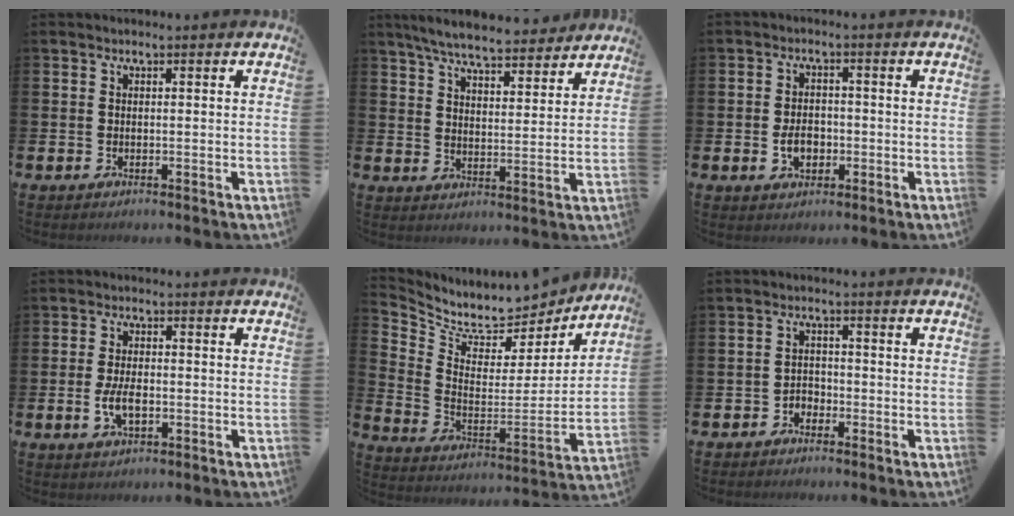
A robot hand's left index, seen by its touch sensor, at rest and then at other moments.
{"total": 7.0, "force": [6.6, 1.1, 2.1], "torque": [-0.055, -0.039, 0.114]}
{"total": 3.3, "force": [-0.9, 2.4, 2.1], "torque": [-0.025, -0.003, -0.023]}
{"total": 3.9, "force": [-0.8, 1.9, 3.3], "torque": [-0.058, -0.002, -0.017]}
{"total": 7.5, "force": [7.2, 2.1, 0.6], "torque": [-0.048, -0.068, 0.120]}
{"total": 1.9, "force": [-1.6, 1.1, 0.1], "torque": [-0.016, 0.008, -0.035]}